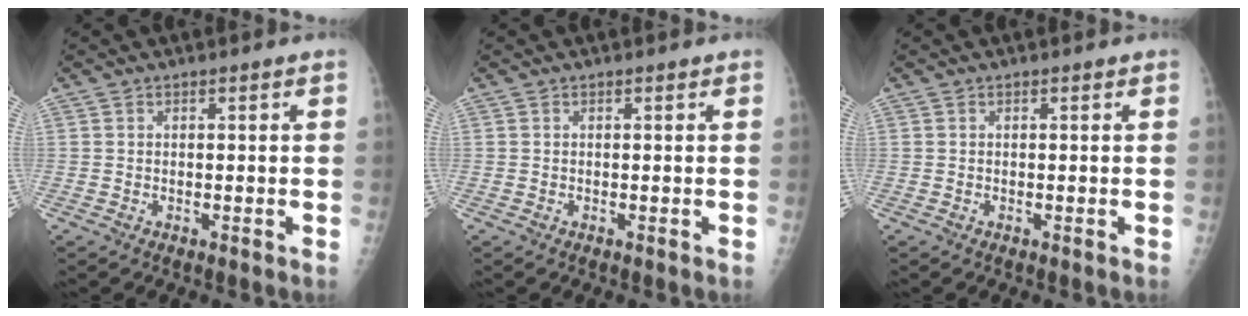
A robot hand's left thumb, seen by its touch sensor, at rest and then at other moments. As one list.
[{"total": 0.0}, {"total": 0.0}]